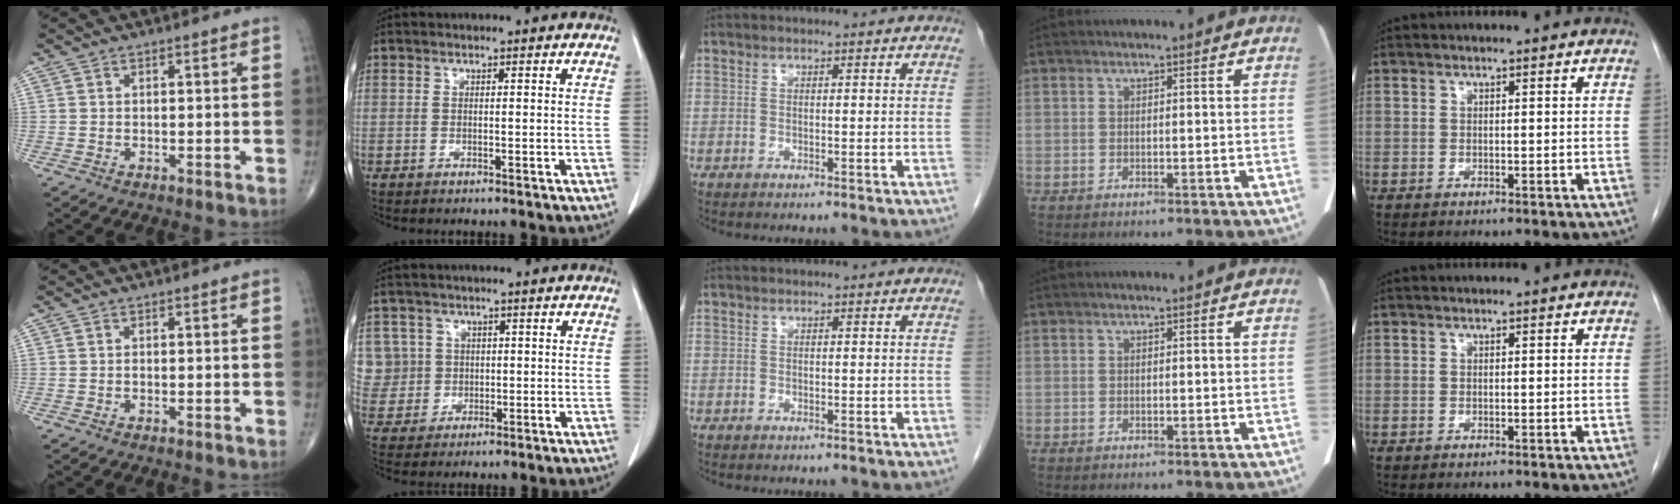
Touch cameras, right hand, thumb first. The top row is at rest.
{"index": {"total": 7.6, "force": [1.6, 7.4, 0.0], "torque": [-0.003, 0.031, 0.046]}}